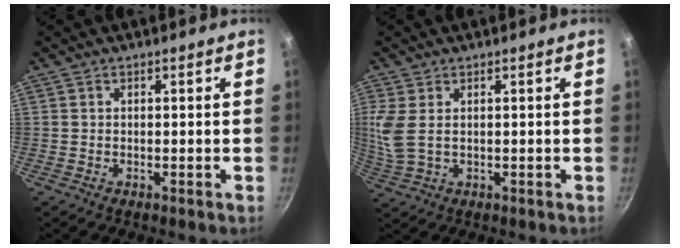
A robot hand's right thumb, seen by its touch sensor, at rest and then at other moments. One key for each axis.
{"total": 6.0, "fx": 1.2, "fy": 3.3, "fz": 4.9, "tx": -0.110, "ty": -0.001, "tz": 0.031}